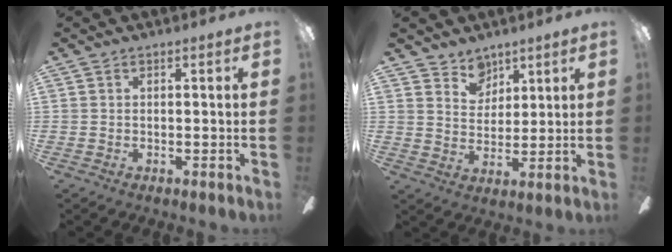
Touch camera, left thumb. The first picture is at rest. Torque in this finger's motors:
{"motor_torque": [0.22, 0.27, -0.36, 0.00, -0.04]}